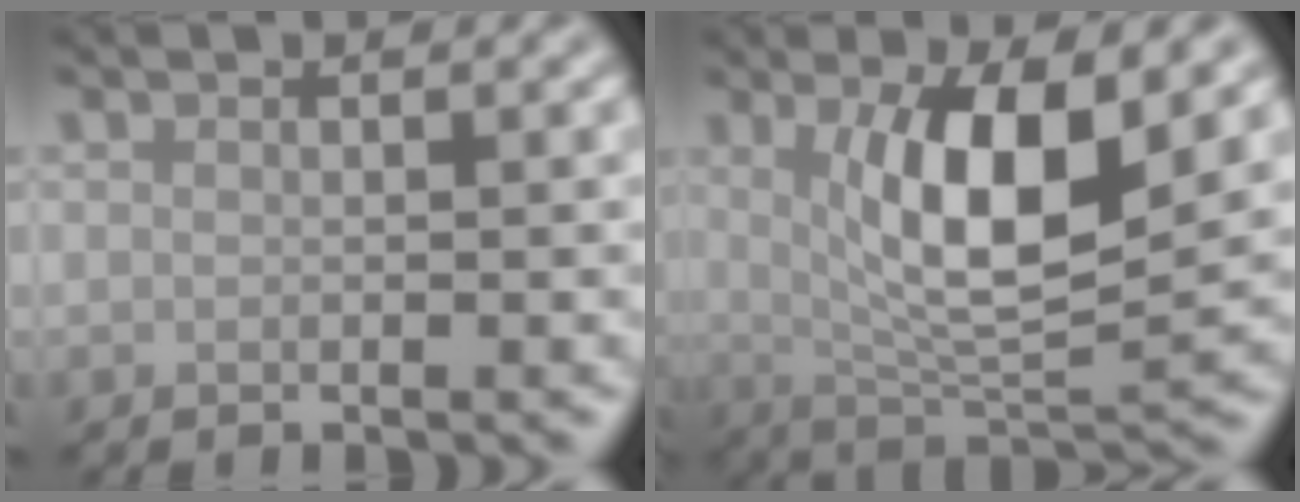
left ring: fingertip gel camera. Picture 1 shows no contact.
{"total": 8.0, "force": [2.0, 2.4, 7.3], "torque": [-0.125, -0.014, 0.039]}